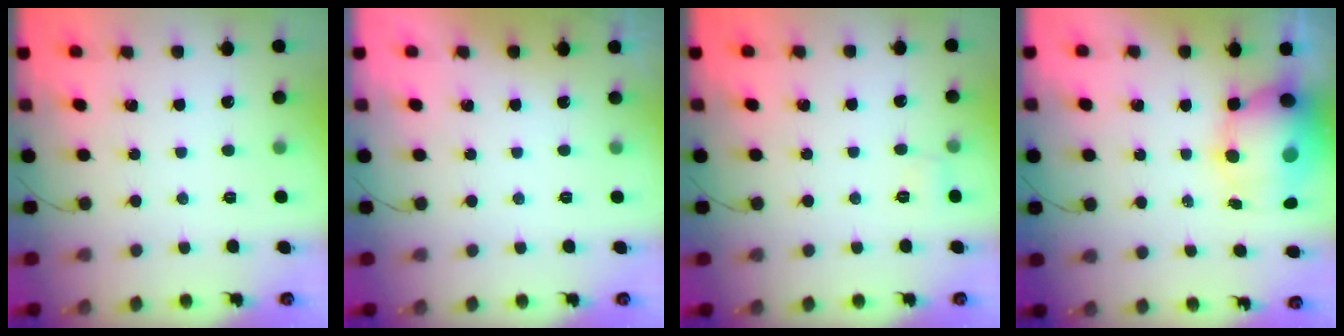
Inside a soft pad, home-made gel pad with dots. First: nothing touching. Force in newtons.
{"total": 0.0}
{"total": 4.3, "press": 4.1, "slide": 1.4}
{"total": 14.3, "press": 13.1, "slide": 5.8}